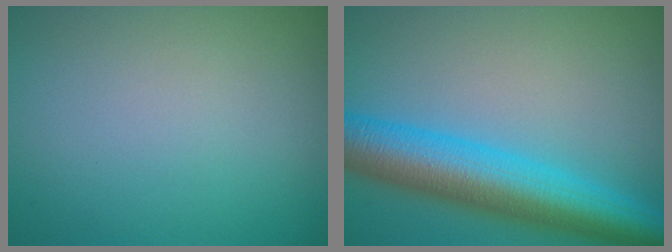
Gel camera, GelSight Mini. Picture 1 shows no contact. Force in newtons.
{"total": 9.2, "press": 9.2, "slide": 0.3}